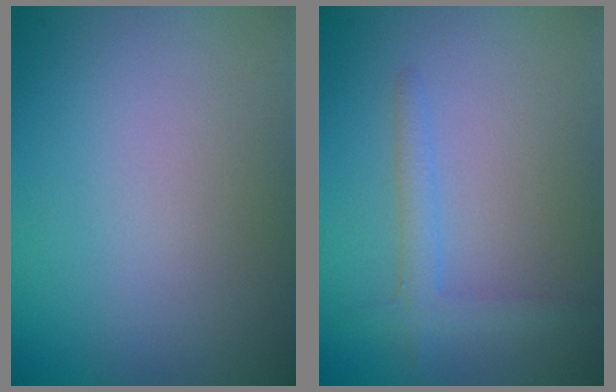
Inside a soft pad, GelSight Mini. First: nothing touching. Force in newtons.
{"total": 2.1, "press": 2.1, "slide": 0.1}